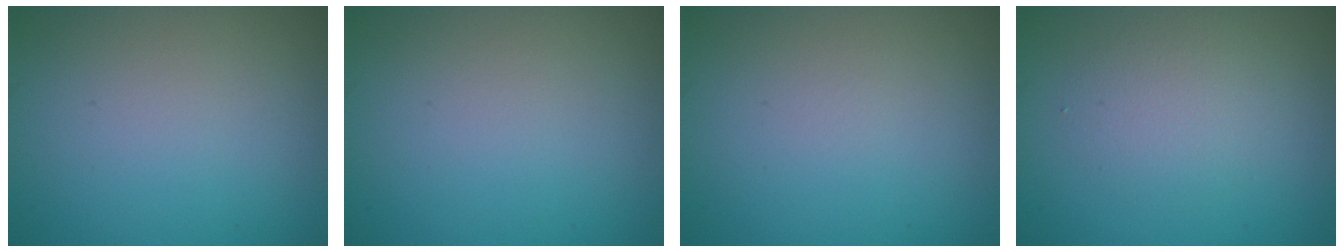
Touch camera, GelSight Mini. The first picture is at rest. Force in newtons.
{"total": 0.0}
{"total": 0.0}
{"total": 2.4, "press": 2.4, "slide": 0.0}